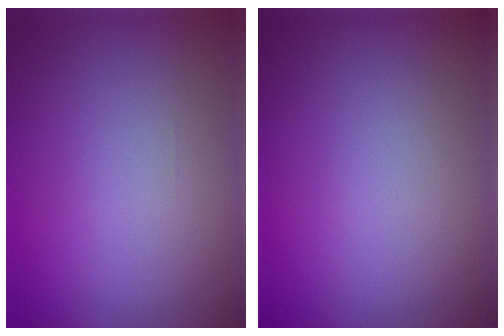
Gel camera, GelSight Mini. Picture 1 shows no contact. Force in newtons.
{"total": 0.0}